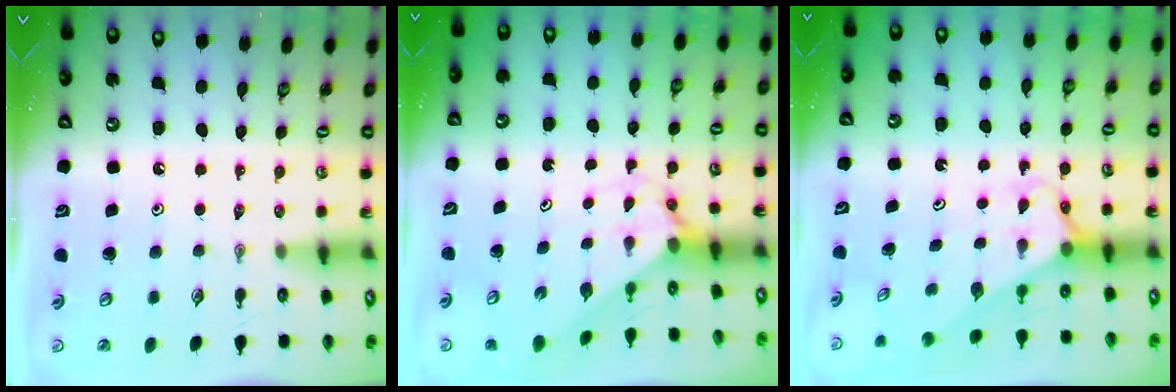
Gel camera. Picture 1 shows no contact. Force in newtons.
{"total": 2.0, "press": 2.0, "slide": 0.2}
{"total": 2.6, "press": 2.6, "slide": 0.2}